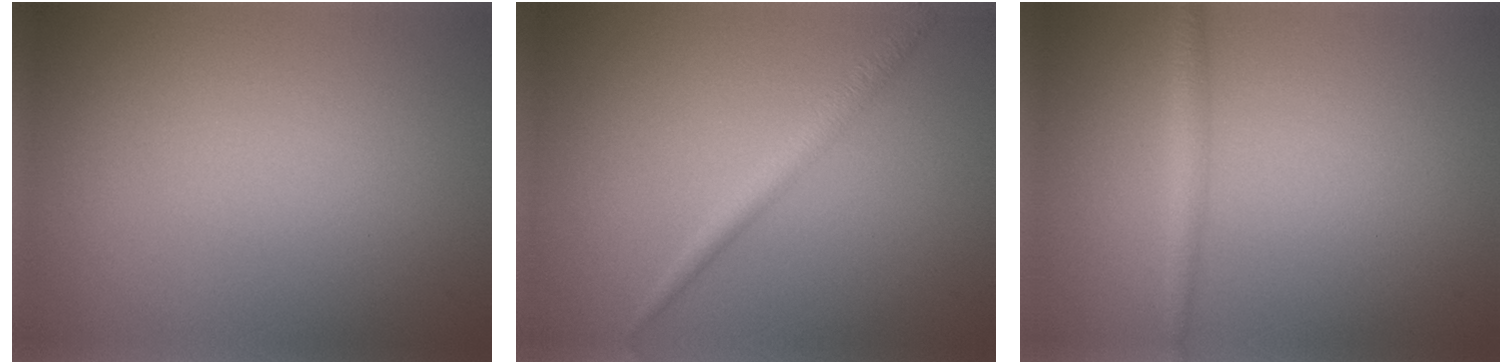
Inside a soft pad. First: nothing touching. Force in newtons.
{"total": 1.9, "press": 1.9, "slide": 0.0}
{"total": 1.6, "press": 1.6, "slide": 0.1}